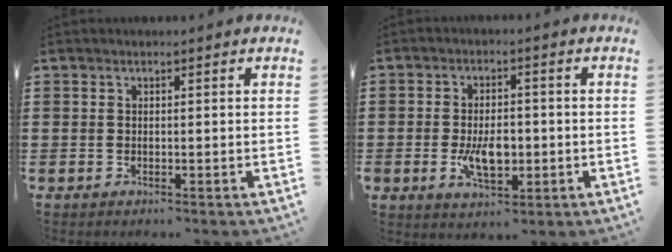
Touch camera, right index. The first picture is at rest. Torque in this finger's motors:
{"motor_torque": [1.55, 0.58, 0.67, 0.13]}